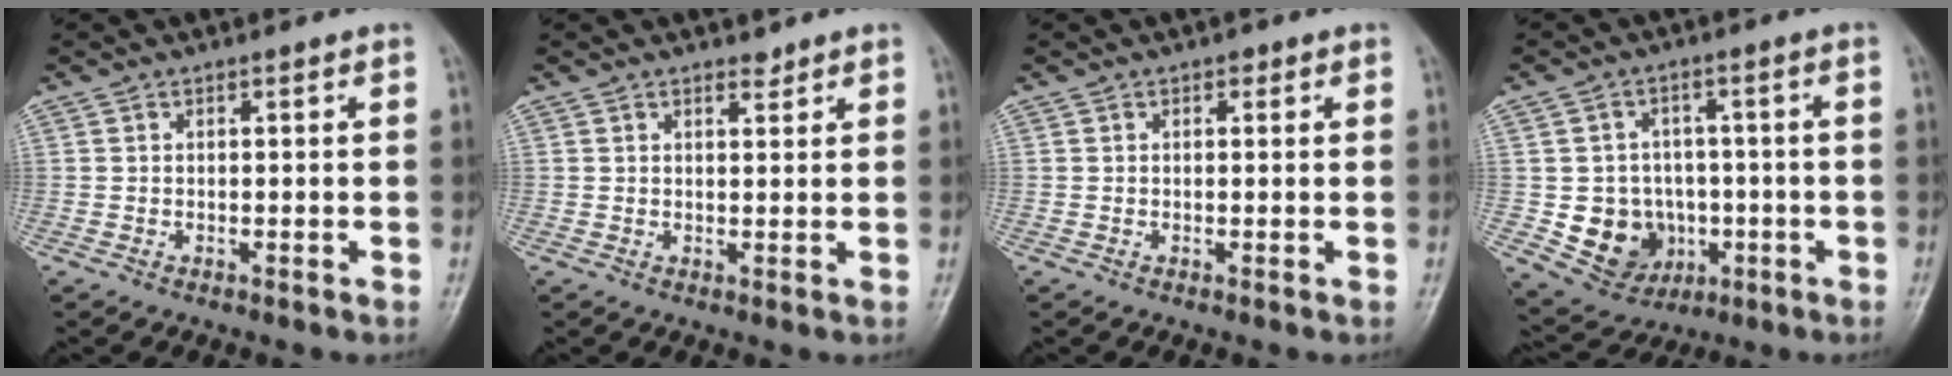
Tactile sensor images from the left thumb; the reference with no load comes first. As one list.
[{"total": 1.5, "force": [1.2, 0.6, 0.5], "torque": [0.000, -0.010, 0.017]}, {"total": 1.1, "force": [0.5, 0.7, 0.6], "torque": [0.001, 0.000, 0.003]}, {"total": 10.1, "force": [-1.8, 9.1, 4.0], "torque": [-0.027, 0.011, -0.015]}]